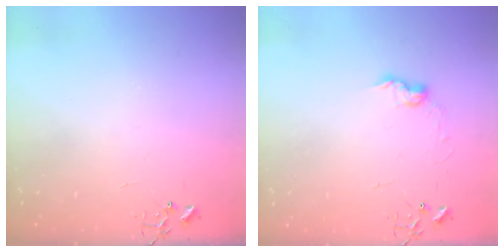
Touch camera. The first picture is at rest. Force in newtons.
{"total": 7.1, "press": 7.1, "slide": 0.4}